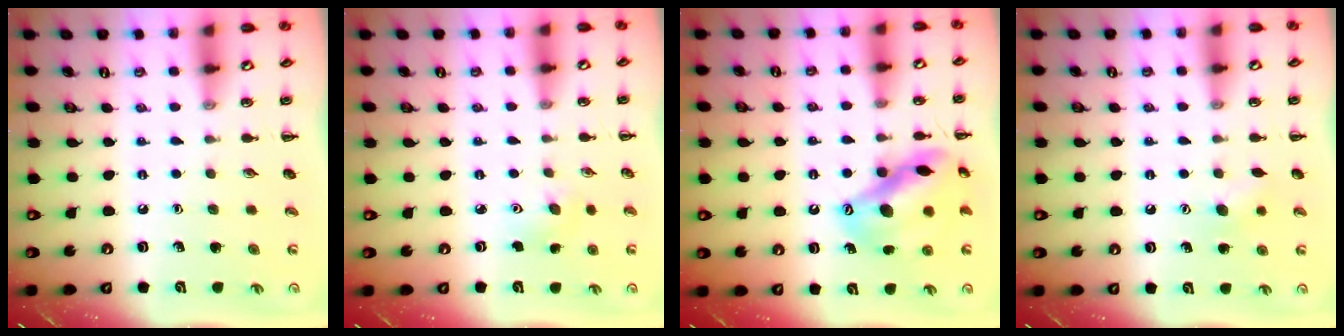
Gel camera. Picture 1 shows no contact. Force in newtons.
{"total": 5.5, "press": 5.2, "slide": 1.7}
{"total": 15.6, "press": 15.2, "slide": 3.7}
{"total": 7.2, "press": 7.1, "slide": 1.4}